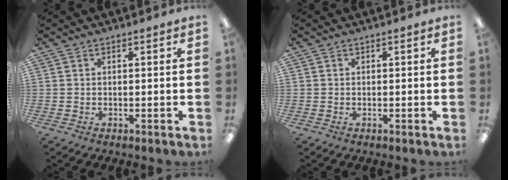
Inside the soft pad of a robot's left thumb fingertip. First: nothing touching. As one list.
[{"total": 0.0}]